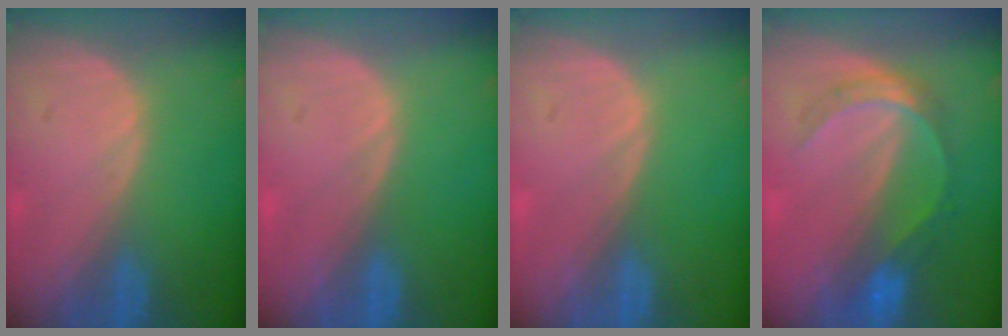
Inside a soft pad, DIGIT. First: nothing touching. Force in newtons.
{"total": 0.0}
{"total": 0.0}
{"total": 6.1, "press": 5.3, "slide": 3.1}